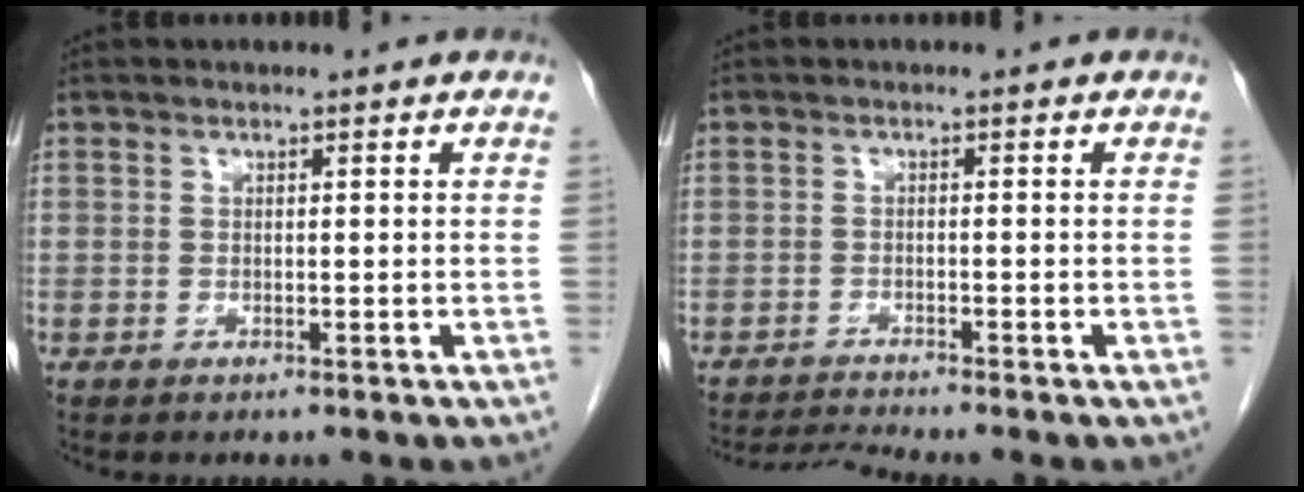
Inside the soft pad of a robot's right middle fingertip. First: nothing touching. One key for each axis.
{"total": 3.4, "fx": -2.9, "fy": -1.7, "fz": -0.1, "tx": -0.011, "ty": -0.020, "tz": -0.055}